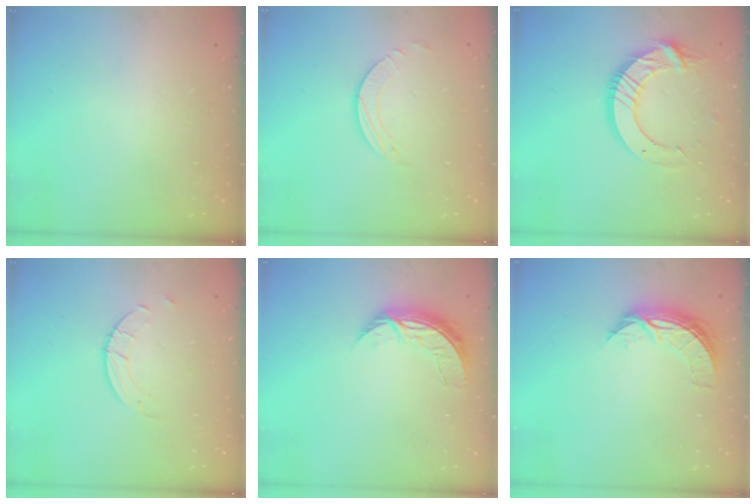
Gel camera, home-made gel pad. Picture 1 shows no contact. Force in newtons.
{"total": 1.9, "press": 1.9, "slide": 0.2}
{"total": 14.7, "press": 14.7, "slide": 1.6}
{"total": 2.6, "press": 2.6, "slide": 0.2}
{"total": 7.1, "press": 7.1, "slide": 0.6}
{"total": 7.3, "press": 7.3, "slide": 0.2}